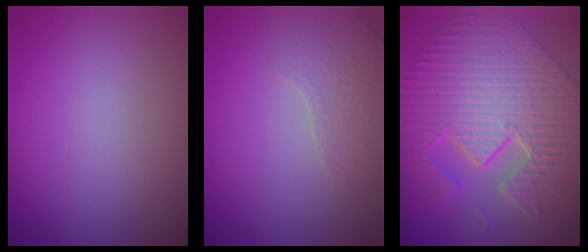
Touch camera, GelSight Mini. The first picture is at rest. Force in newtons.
{"total": 2.3, "press": 2.2, "slide": 0.7}
{"total": 12.5, "press": 8.2, "slide": 9.5}